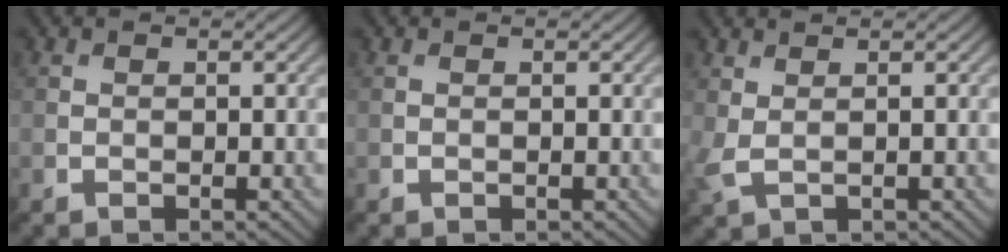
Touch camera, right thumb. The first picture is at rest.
{"total": 0.0}
{"total": 2.3, "force": [0.8, 1.0, 2.0], "torque": [-0.063, 0.000, 0.015]}